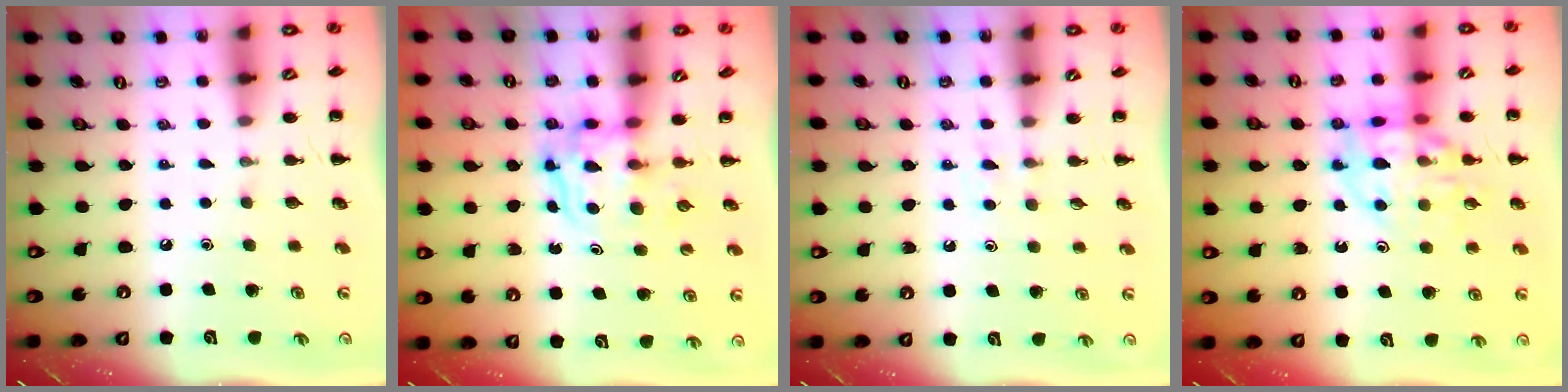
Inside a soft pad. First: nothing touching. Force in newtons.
{"total": 3.4, "press": 3.4, "slide": 0.2}
{"total": 2.9, "press": 2.7, "slide": 1.2}
{"total": 12.7, "press": 12.5, "slide": 2.3}